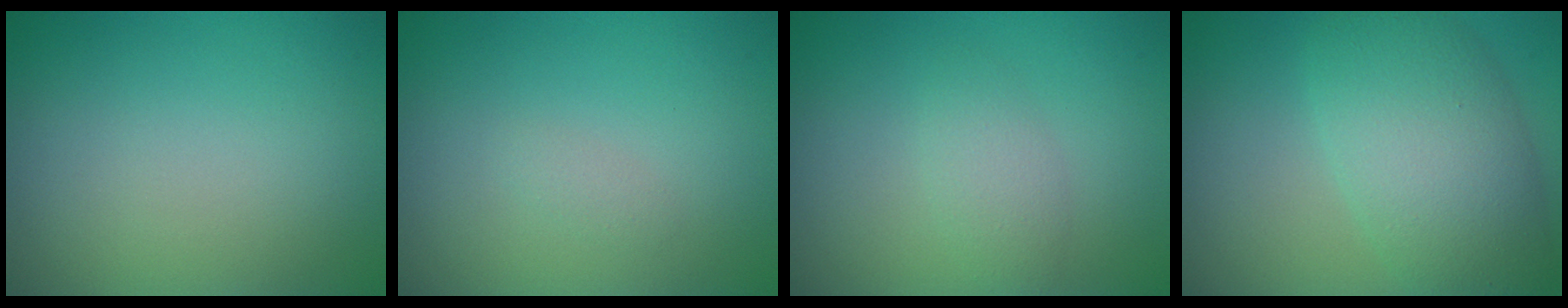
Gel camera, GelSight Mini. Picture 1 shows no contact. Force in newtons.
{"total": 0.7, "press": 0.7, "slide": 0.0}
{"total": 1.9, "press": 1.9, "slide": 0.1}
{"total": 7.6, "press": 7.6, "slide": 0.4}